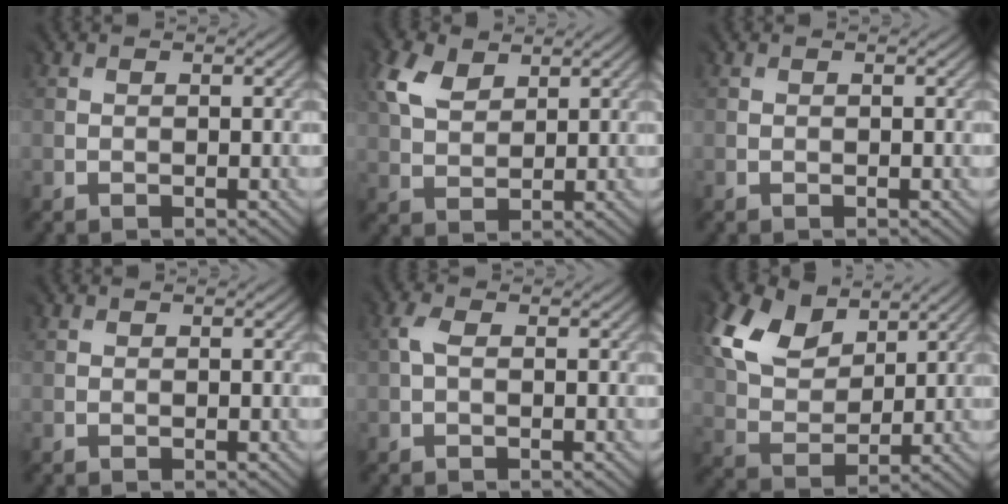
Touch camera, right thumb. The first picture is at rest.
{"total": 4.9, "force": [3.4, 3.0, 1.9], "torque": [-0.057, 0.010, 0.066]}
{"total": 0.0}
{"total": 0.6, "force": [0.3, 0.5, 0.2], "torque": [0.000, 0.000, 0.007]}
{"total": 2.2, "force": [0.5, 1.3, 1.7], "torque": [-0.046, 0.004, 0.010]}
{"total": 10.2, "force": [6.2, 6.3, 5.1], "torque": [-0.134, 0.024, 0.115]}